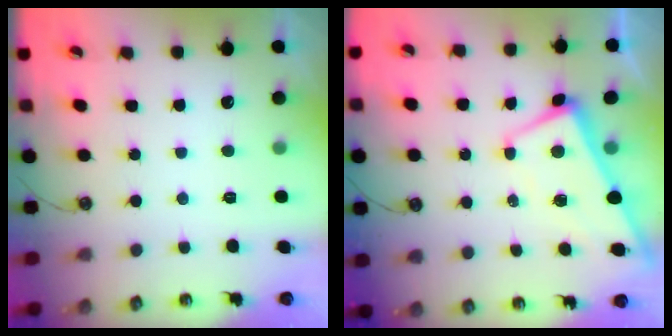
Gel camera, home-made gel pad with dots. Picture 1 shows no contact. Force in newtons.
{"total": 1.6, "press": 1.4, "slide": 0.7}